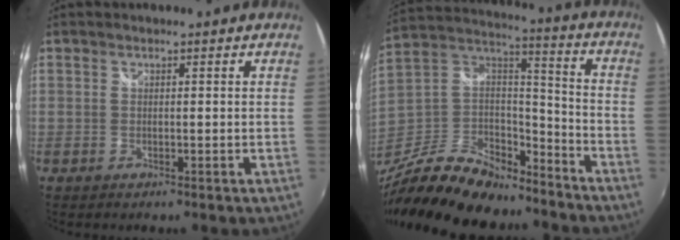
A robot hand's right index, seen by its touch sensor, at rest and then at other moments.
{"total": 26.6, "force": [-20.0, 10.8, 13.9], "torque": [-0.292, 0.006, -0.330]}